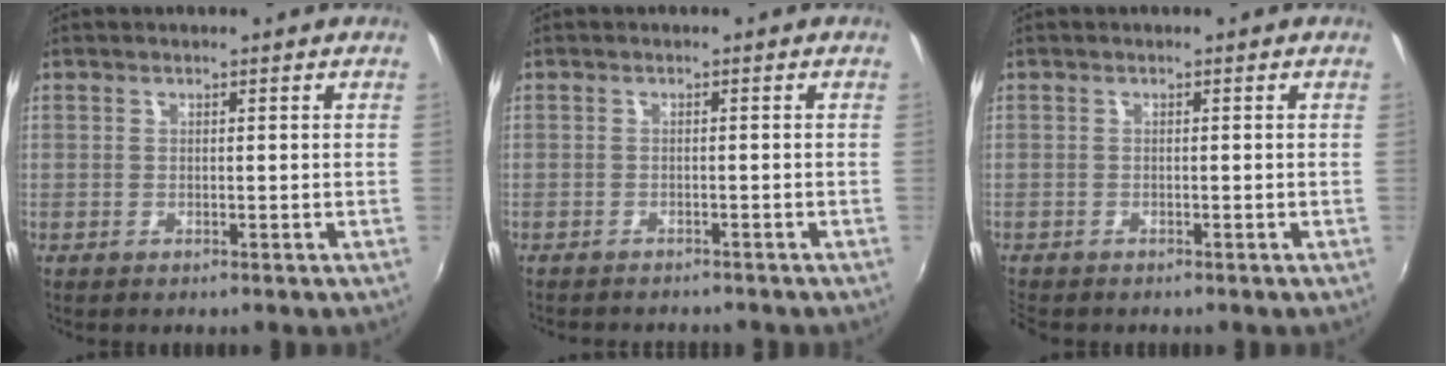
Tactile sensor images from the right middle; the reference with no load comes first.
{"total": 3.9, "force": [-3.6, 0.8, 1.2], "torque": [-0.033, -0.012, -0.054]}
{"total": 1.9, "force": [-1.8, 0.6, 0.5], "torque": [-0.014, -0.012, -0.031]}